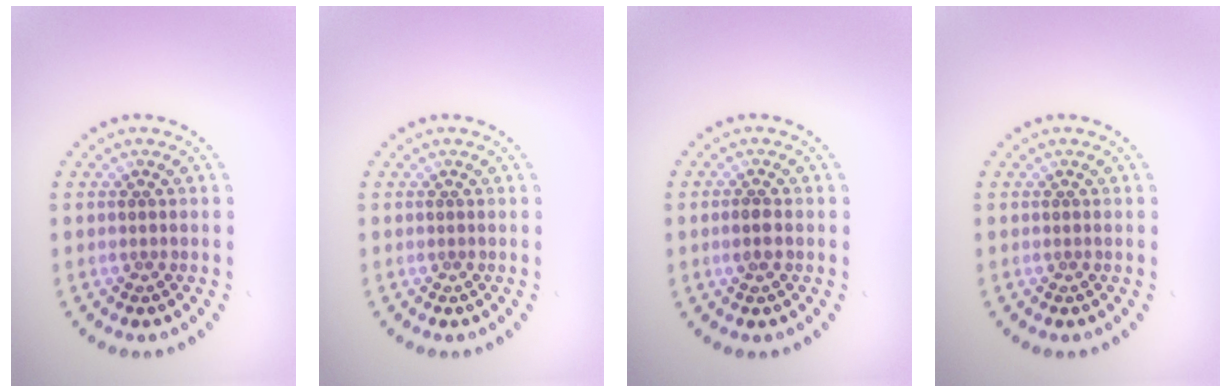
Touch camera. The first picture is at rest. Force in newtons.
{"total": 0.0}
{"total": 1.4, "press": 1.4, "slide": 0.3}
{"total": 0.0}